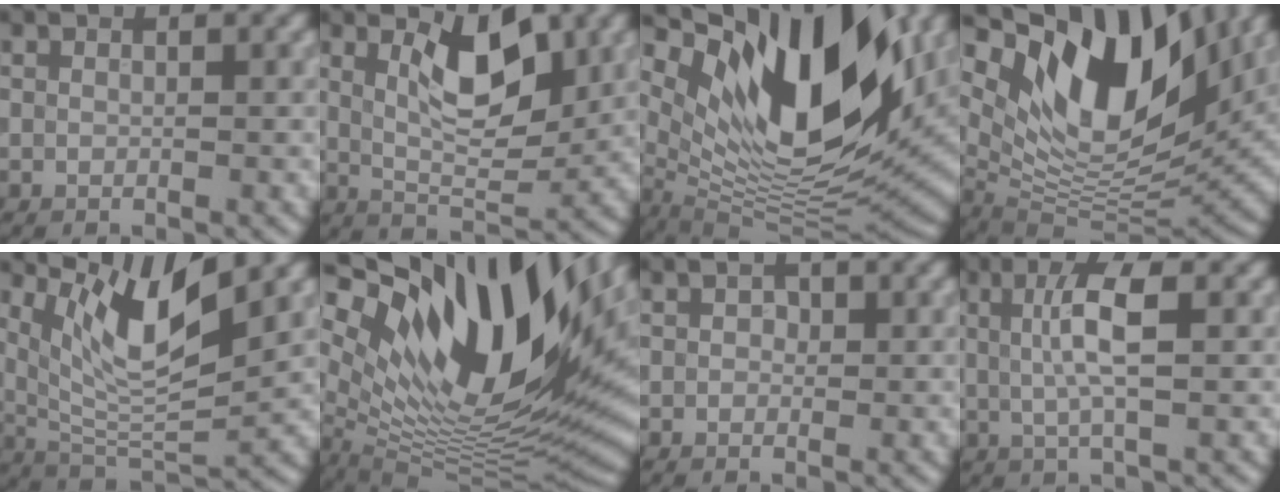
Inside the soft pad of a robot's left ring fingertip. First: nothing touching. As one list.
[{"total": 5.8, "force": [2.1, 2.4, 4.9], "torque": [-0.079, -0.003, 0.036]}, {"total": 15.9, "force": [6.9, 7.0, 12.5], "torque": [-0.212, 0.005, 0.118]}, {"total": 14.9, "force": [6.7, 7.1, 11.3], "torque": [-0.196, 0.009, 0.119]}, {"total": 7.7, "force": [3.9, 2.2, 6.2], "torque": [-0.121, -0.009, 0.076]}, {"total": 18.2, "force": [9.1, 7.4, 14.0], "torque": [-0.261, 0.025, 0.152]}, {"total": 0.9, "force": [0.1, 0.8, 0.4], "torque": [-0.004, -0.002, -0.002]}, {"total": 4.5, "force": [0.8, 1.1, 4.3], "torque": [-0.083, 0.002, 0.013]}]